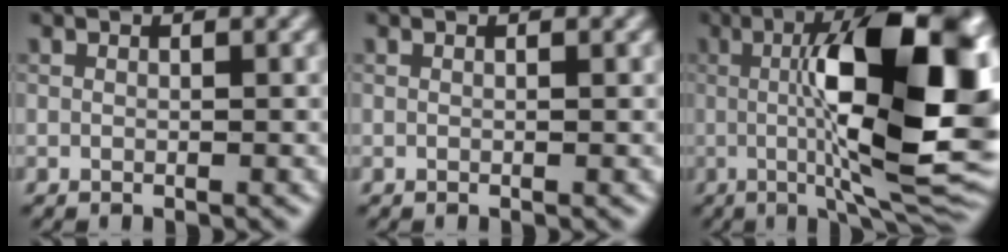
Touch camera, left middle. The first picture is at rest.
{"total": 0.0}
{"total": 15.6, "force": [1.2, 4.3, 14.9], "torque": [-0.206, 0.006, 0.012]}